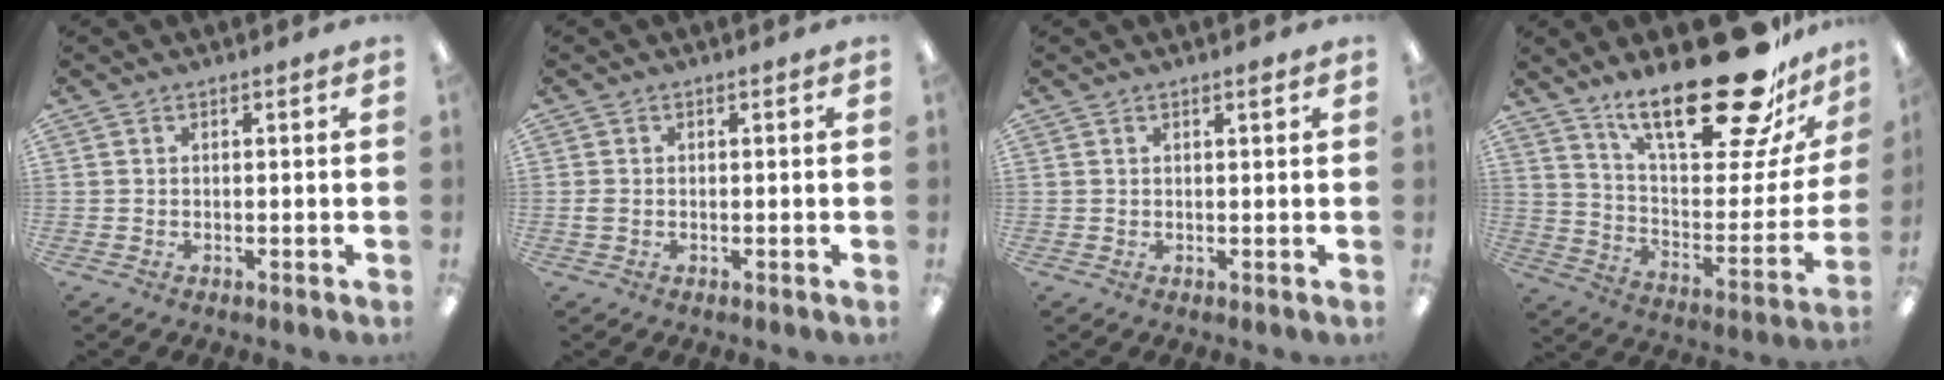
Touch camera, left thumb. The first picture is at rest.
{"total": 1.3, "force": [-0.2, 0.9, 0.9], "torque": [-0.017, 0.003, -0.004]}
{"total": 1.0, "force": [0.8, 0.1, 0.7], "torque": [-0.006, -0.003, 0.011]}
{"total": 28.6, "force": [20.0, 8.8, 18.3], "torque": [-0.267, -0.136, 0.330]}